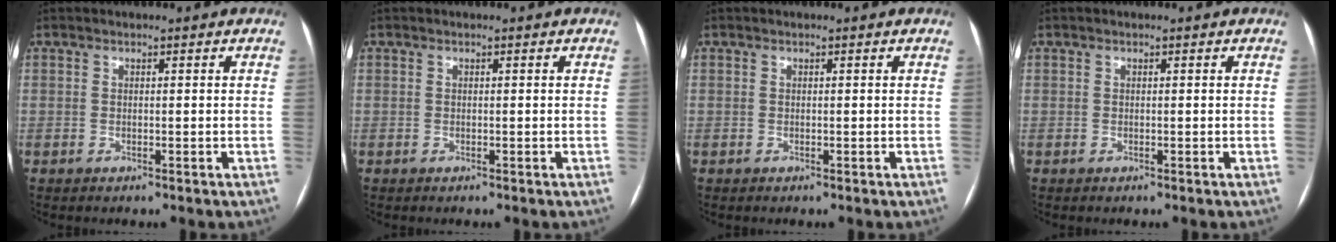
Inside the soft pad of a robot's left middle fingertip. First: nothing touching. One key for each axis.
{"total": 0.0}
{"total": 0.0}
{"total": 0.0}